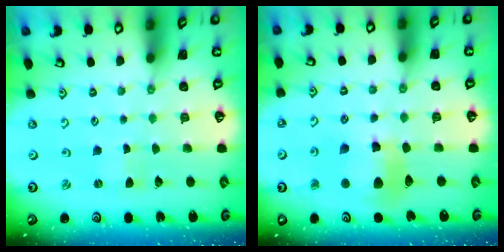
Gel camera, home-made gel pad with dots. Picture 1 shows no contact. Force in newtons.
{"total": 10.2, "press": 10.2, "slide": 1.2}